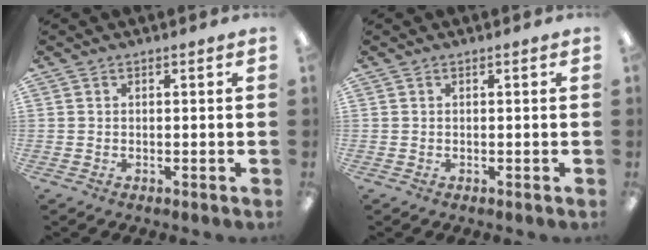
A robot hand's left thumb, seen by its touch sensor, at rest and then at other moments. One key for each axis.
{"total": 0.0}